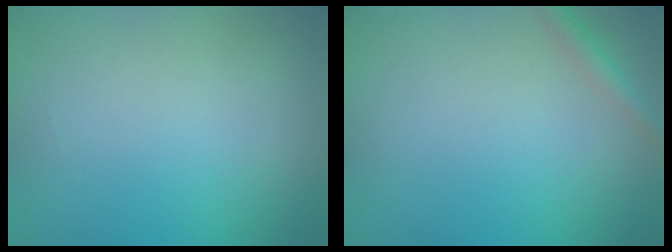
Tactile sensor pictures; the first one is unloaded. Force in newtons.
{"total": 1.4, "press": 1.4, "slide": 0.1}